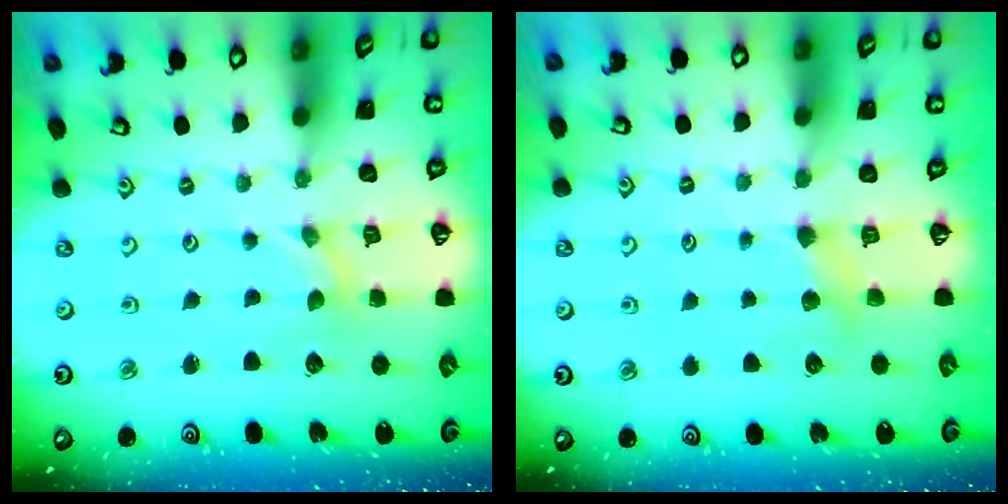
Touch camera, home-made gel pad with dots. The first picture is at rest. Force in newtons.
{"total": 3.9, "press": 3.9, "slide": 0.6}